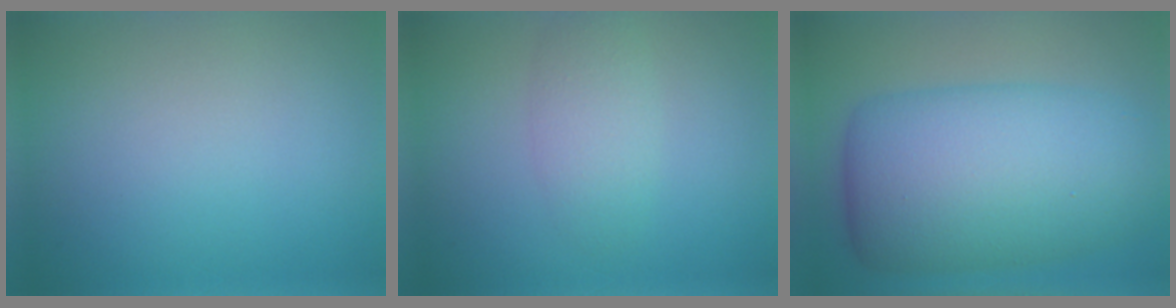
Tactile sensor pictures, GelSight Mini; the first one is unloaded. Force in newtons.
{"total": 2.5, "press": 2.5, "slide": 0.2}
{"total": 11.6, "press": 11.6, "slide": 0.1}